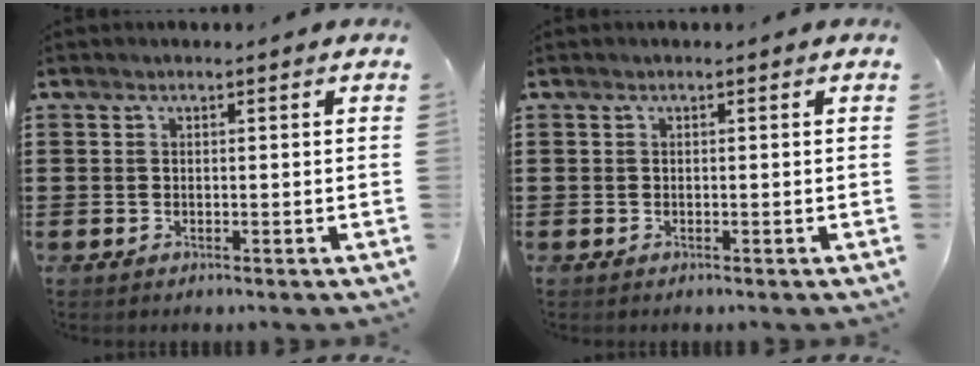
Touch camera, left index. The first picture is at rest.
{"total": 0.0}